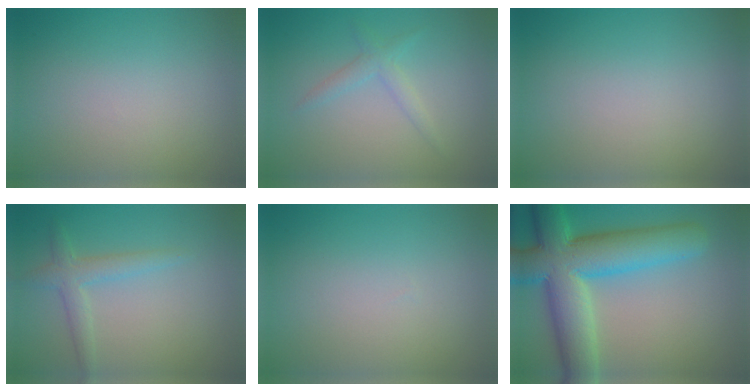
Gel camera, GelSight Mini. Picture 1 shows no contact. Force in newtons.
{"total": 1.6, "press": 1.6, "slide": 0.1}
{"total": 0.0}
{"total": 2.3, "press": 2.3, "slide": 0.1}
{"total": 0.0}
{"total": 11.2, "press": 11.2, "slide": 0.4}